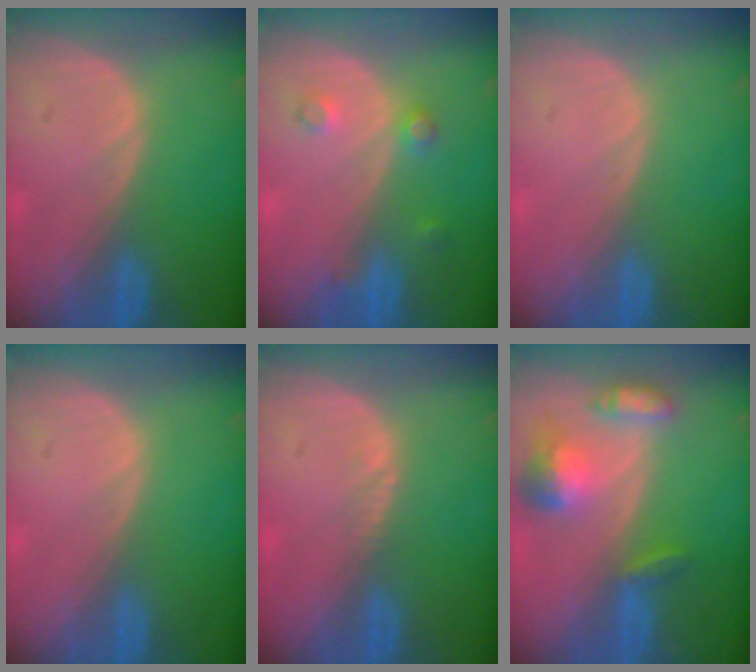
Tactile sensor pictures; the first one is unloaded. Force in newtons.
{"total": 2.6, "press": 2.6, "slide": 0.3}
{"total": 0.0}
{"total": 0.0}
{"total": 0.8, "press": 0.7, "slide": 0.5}
{"total": 7.0, "press": 6.5, "slide": 2.6}